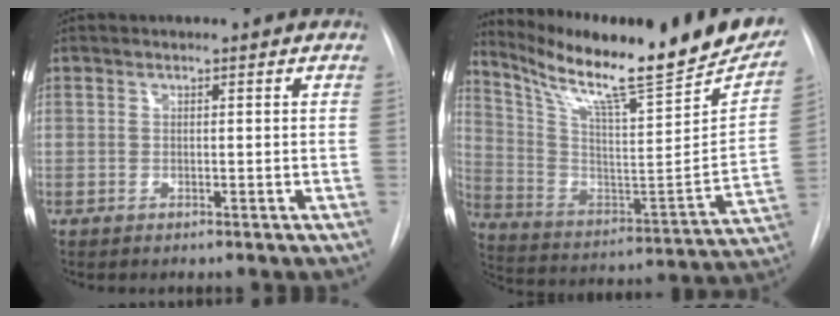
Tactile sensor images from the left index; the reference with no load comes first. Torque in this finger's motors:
{"motor_torque": [0.21, -0.46, 0.07, 0.08]}